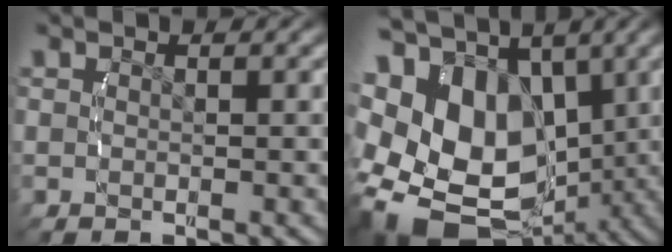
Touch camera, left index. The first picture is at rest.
{"total": 19.3, "force": [-3.2, 14.6, 12.2], "torque": [-0.256, -0.081, -0.028]}